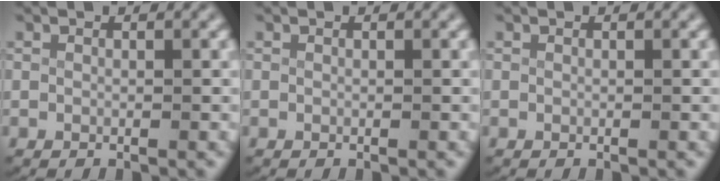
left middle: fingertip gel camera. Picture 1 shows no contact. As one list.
[{"total": 0.0}, {"total": 0.0}]